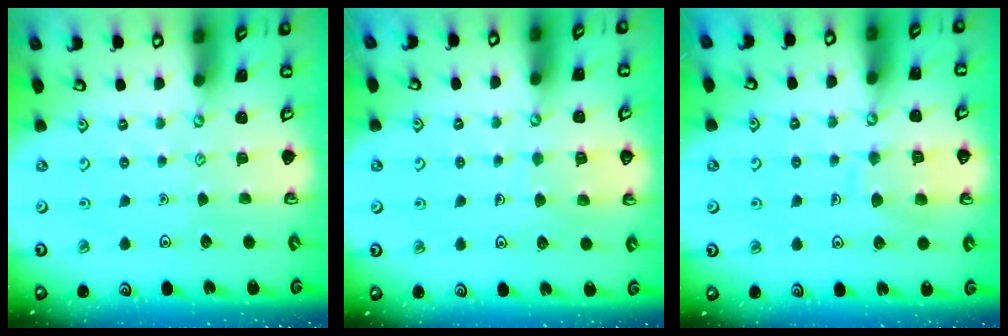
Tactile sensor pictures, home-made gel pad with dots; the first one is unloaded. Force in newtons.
{"total": 6.7, "press": 6.6, "slide": 0.5}
{"total": 9.7, "press": 9.7, "slide": 0.9}